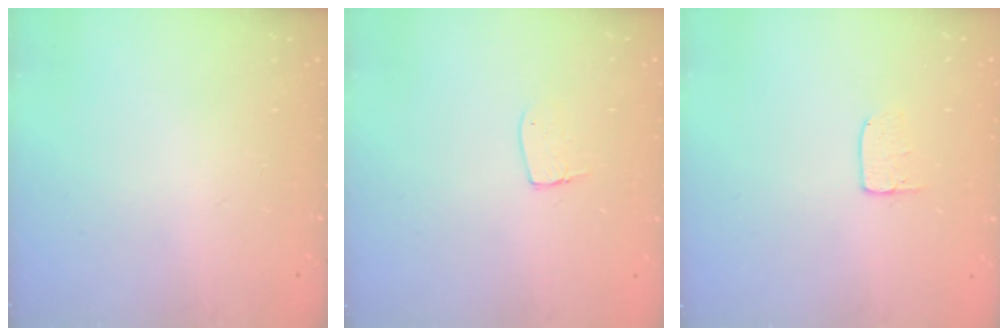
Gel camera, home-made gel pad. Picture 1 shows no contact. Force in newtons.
{"total": 5.5, "press": 5.5, "slide": 0.3}
{"total": 3.4, "press": 3.4, "slide": 0.3}